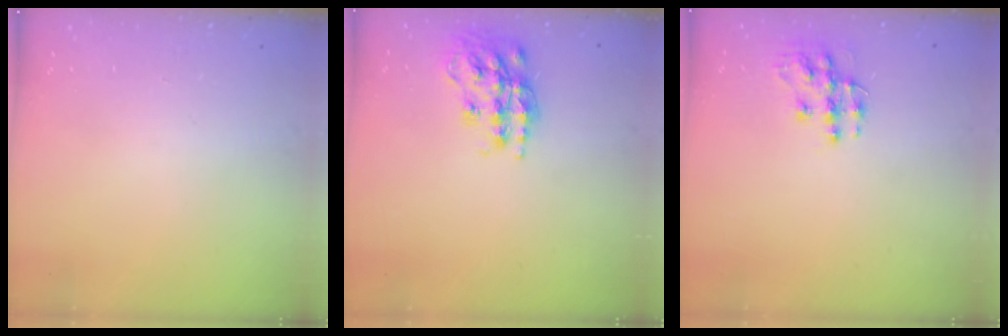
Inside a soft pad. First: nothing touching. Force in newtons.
{"total": 18.0, "press": 17.9, "slide": 1.2}
{"total": 10.0, "press": 10.0, "slide": 0.6}